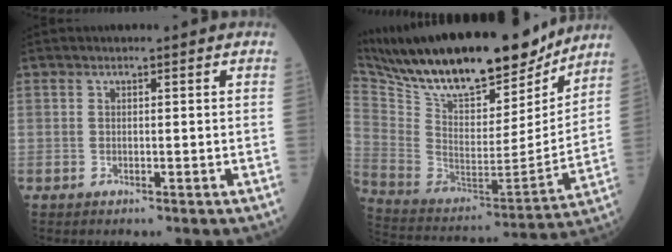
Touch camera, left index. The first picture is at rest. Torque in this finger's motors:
{"motor_torque": [0.49, -1.01, 0.48, 0.20]}